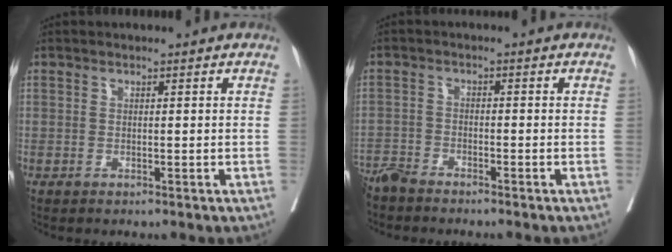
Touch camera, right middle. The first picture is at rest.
{"total": 4.3, "force": [-4.1, 0.5, 1.1], "torque": [-0.012, -0.013, -0.080]}